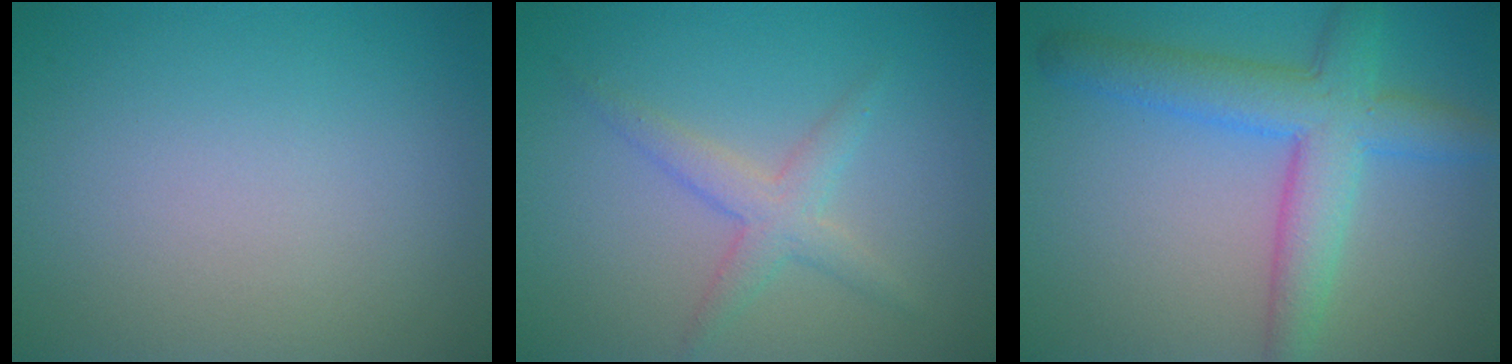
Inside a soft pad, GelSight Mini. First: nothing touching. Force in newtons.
{"total": 2.5, "press": 2.5, "slide": 0.2}
{"total": 6.0, "press": 6.0, "slide": 0.2}